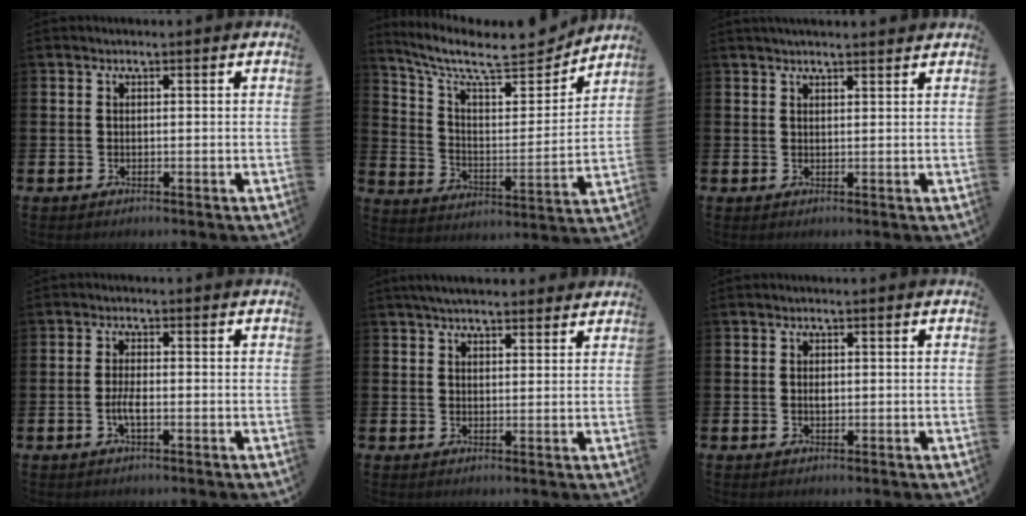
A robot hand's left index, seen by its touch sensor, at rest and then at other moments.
{"total": 10.0, "force": [8.9, 2.4, 4.0], "torque": [-0.106, -0.069, 0.150]}
{"total": 2.0, "force": [1.9, 0.1, 0.5], "torque": [-0.003, -0.006, 0.032]}
{"total": 2.5, "force": [-0.7, 0.7, 2.3], "torque": [-0.046, -0.001, -0.017]}
{"total": 3.9, "force": [3.6, 0.9, 1.0], "torque": [-0.026, -0.008, 0.067]}
{"total": 0.8, "force": [0.0, 0.5, 0.7], "torque": [-0.013, 0.002, -0.001]}